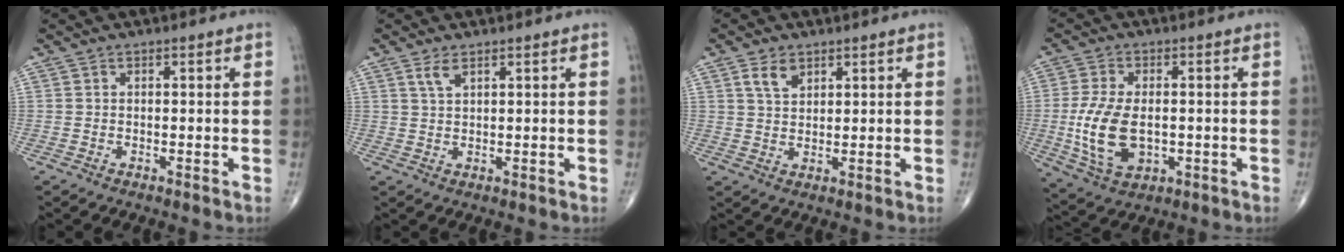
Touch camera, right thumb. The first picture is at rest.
{"total": 2.4, "force": [1.5, 0.8, 1.7], "torque": [-0.036, -0.002, 0.035]}
{"total": 4.0, "force": [2.3, 2.4, 2.3], "torque": [-0.034, -0.011, 0.046]}
{"total": 11.9, "force": [-1.2, 6.8, 9.7], "torque": [-0.193, -0.008, -0.014]}